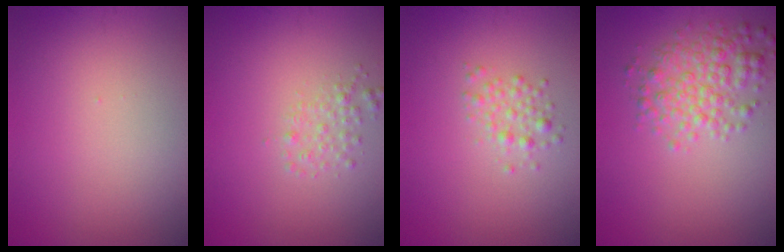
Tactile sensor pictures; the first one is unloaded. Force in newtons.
{"total": 1.5, "press": 1.5, "slide": 0.1}
{"total": 1.7, "press": 1.7, "slide": 0.0}
{"total": 3.9, "press": 3.9, "slide": 0.1}